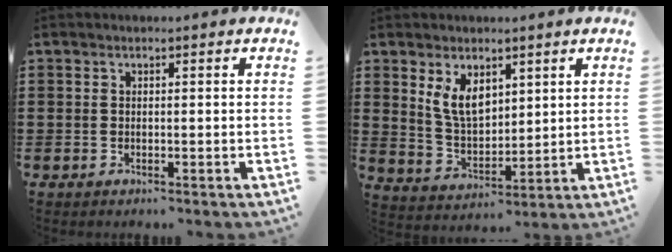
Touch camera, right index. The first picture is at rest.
{"total": 6.6, "force": [3.2, 3.9, 4.3], "torque": [-0.103, 0.004, 0.059]}